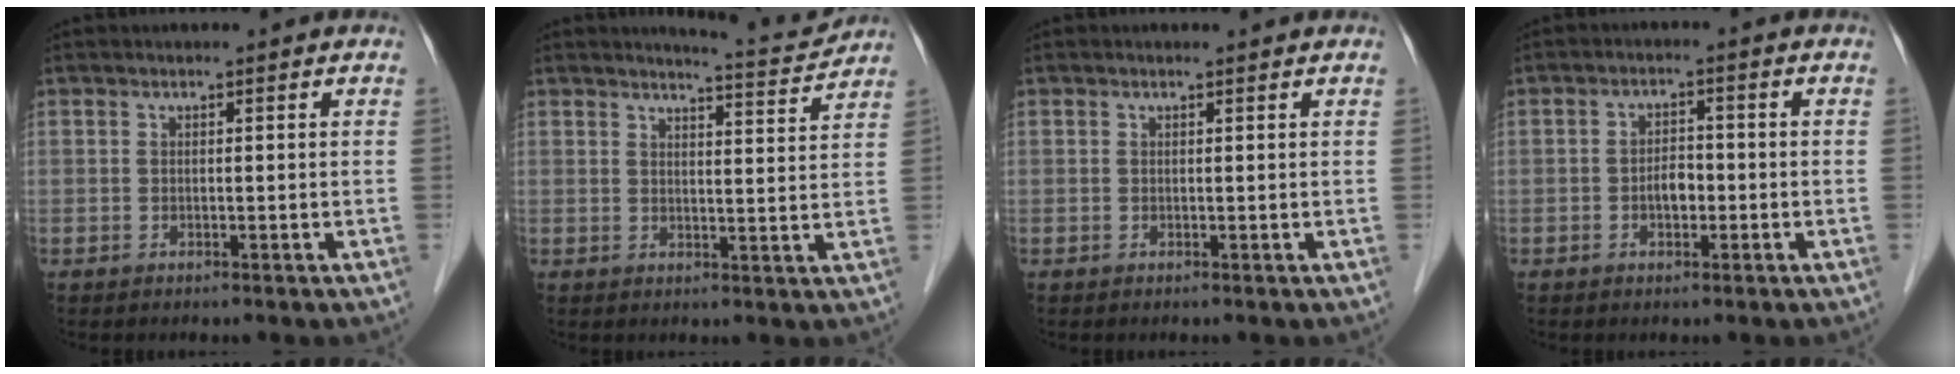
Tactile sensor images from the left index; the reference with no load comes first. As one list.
[{"total": 6.1, "force": [6.0, -0.4, 0.7], "torque": [-0.025, -0.016, 0.078]}, {"total": 1.1, "force": [1.1, 0.0, 0.2], "torque": [-0.009, 0.004, 0.014]}, {"total": 2.8, "force": [-0.8, 1.5, 2.1], "torque": [-0.035, 0.007, -0.013]}]